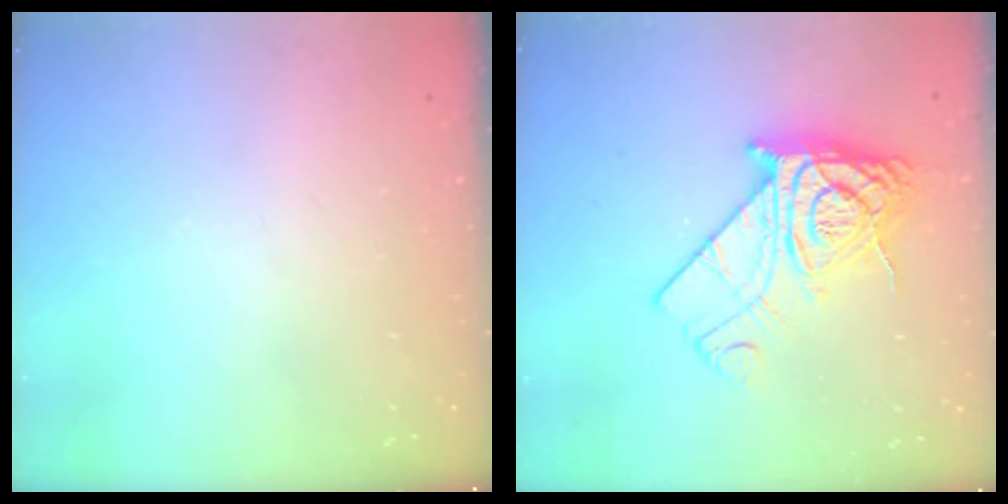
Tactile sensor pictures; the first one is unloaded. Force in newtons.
{"total": 12.9, "press": 12.8, "slide": 1.1}